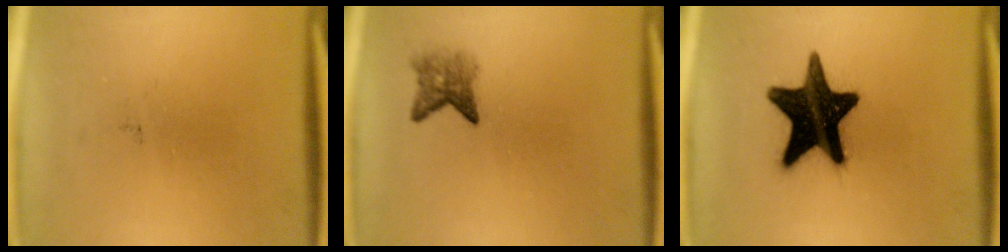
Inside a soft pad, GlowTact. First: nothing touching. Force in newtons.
{"total": 3.0}
{"total": 18.1}